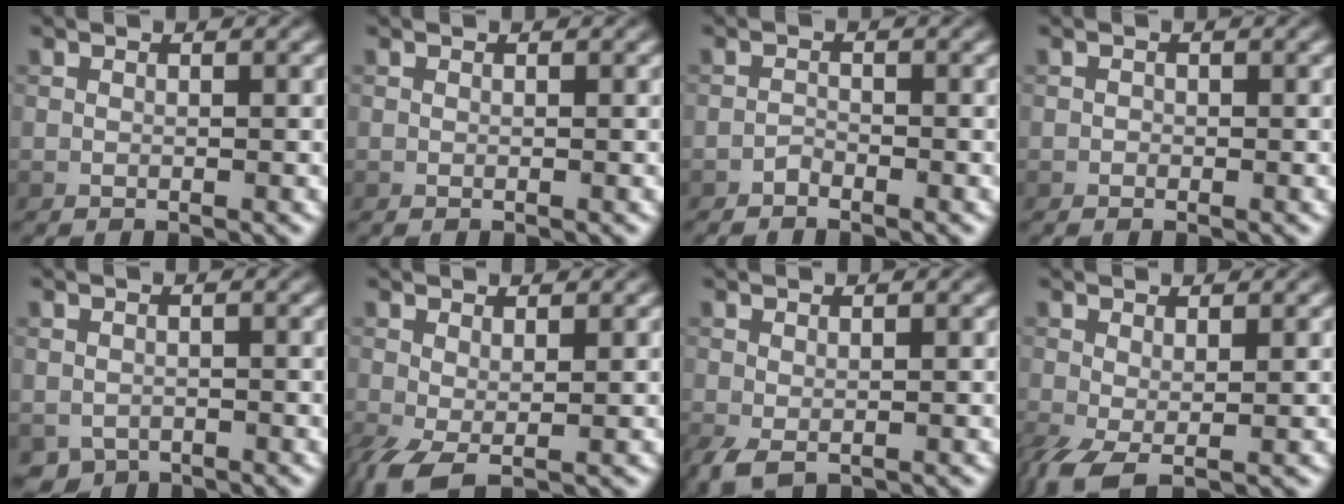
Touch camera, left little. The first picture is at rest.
{"total": 0.0}
{"total": 0.6, "force": [-0.6, 0.1, 0.2], "torque": [-0.002, 0.002, -0.012]}
{"total": 0.0}
{"total": 1.5, "force": [-0.9, 1.1, 0.4], "torque": [-0.005, -0.007, -0.018]}
{"total": 2.9, "force": [-0.5, 1.2, 2.6], "torque": [-0.066, -0.005, -0.012]}
{"total": 1.7, "force": [-0.5, 0.9, 1.3], "torque": [-0.037, -0.007, -0.010]}
{"total": 3.2, "force": [-0.8, 1.3, 2.8], "torque": [-0.072, -0.008, -0.017]}